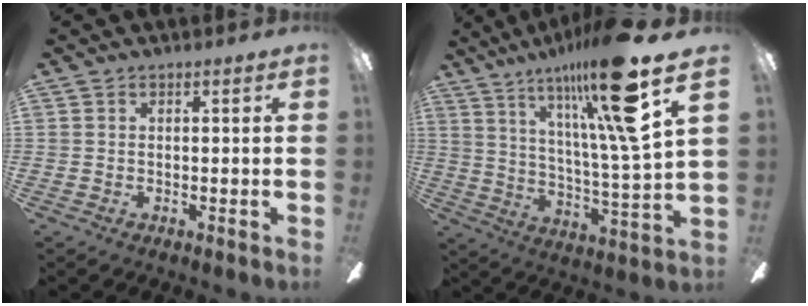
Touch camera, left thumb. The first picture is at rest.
{"total": 21.2, "force": [13.7, 2.2, 16.0], "torque": [-0.278, -0.072, 0.203]}